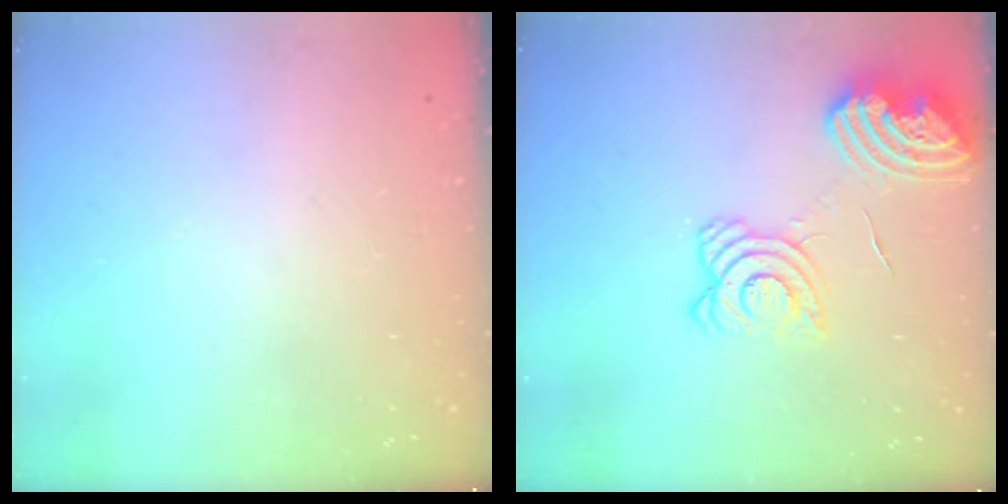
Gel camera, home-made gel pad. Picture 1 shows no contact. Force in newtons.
{"total": 15.7, "press": 15.5, "slide": 1.9}